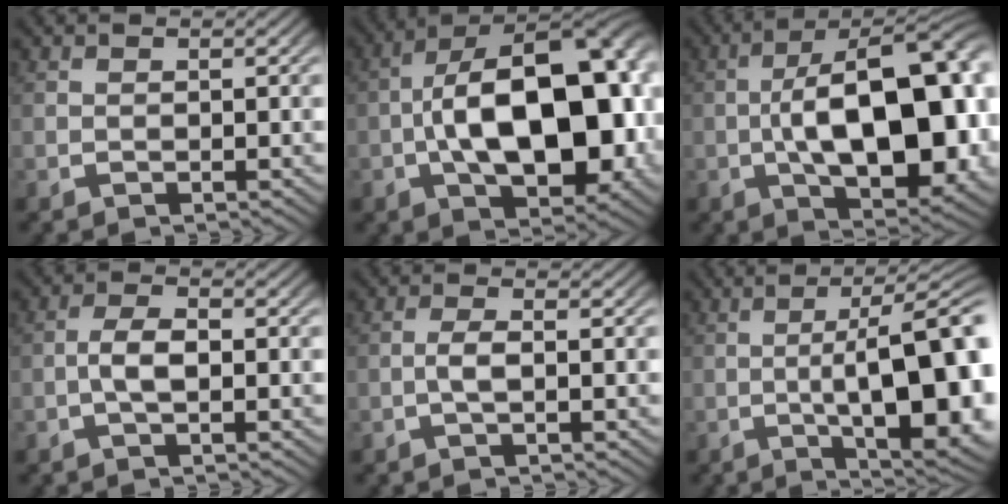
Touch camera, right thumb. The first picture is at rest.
{"total": 17.7, "force": [-1.0, 10.3, 14.3], "torque": [-0.241, -0.054, 0.007]}
{"total": 15.9, "force": [-1.0, 8.7, 13.3], "torque": [-0.218, -0.053, 0.007]}
{"total": 3.0, "force": [-0.4, 1.3, 2.6], "torque": [-0.061, -0.006, -0.007]}
{"total": 1.9, "force": [-0.3, 0.5, 1.8], "torque": [-0.048, -0.003, -0.006]}
{"total": 13.4, "force": [-1.6, 5.4, 12.1], "torque": [-0.184, -0.034, -0.002]}